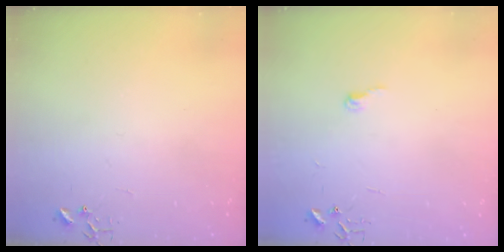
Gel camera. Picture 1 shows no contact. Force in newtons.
{"total": 4.4, "press": 4.4, "slide": 0.4}